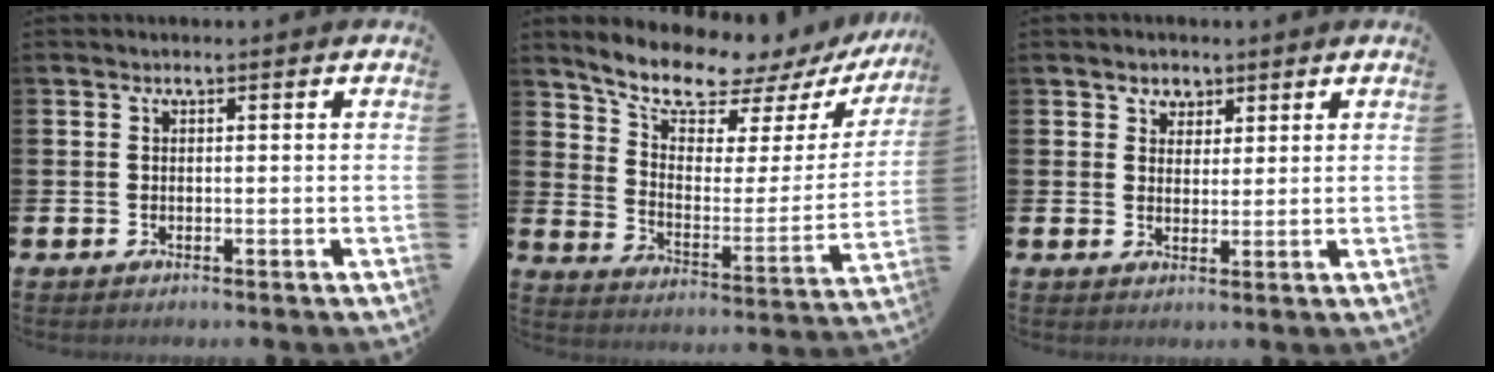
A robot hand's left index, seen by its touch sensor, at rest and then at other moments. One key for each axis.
{"total": 9.7, "fx": 8.9, "fy": 2.5, "fz": 2.8, "tx": -0.087, "ty": -0.071, "tz": 0.151}
{"total": 2.9, "fx": 2.1, "fy": 2.0, "fz": -0.1, "tx": 0.007, "ty": 0.002, "tz": 0.036}